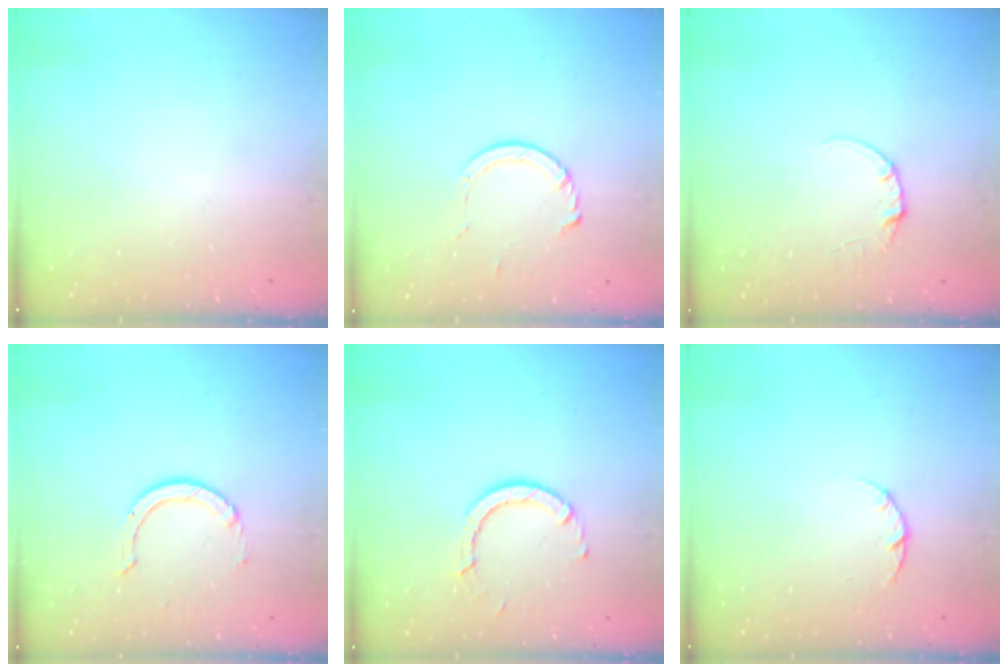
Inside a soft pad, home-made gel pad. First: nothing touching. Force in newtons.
{"total": 3.9, "press": 3.9, "slide": 0.4}
{"total": 3.3, "press": 3.3, "slide": 0.4}
{"total": 3.0, "press": 3.0, "slide": 0.3}
{"total": 3.1, "press": 3.1, "slide": 0.1}
{"total": 3.1, "press": 3.0, "slide": 0.4}